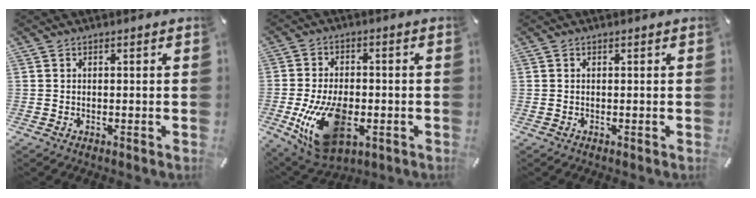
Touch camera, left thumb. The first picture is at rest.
{"total": 16.8, "force": [-4.5, 10.1, 12.6], "torque": [-0.245, -0.003, -0.070]}
{"total": 0.0}